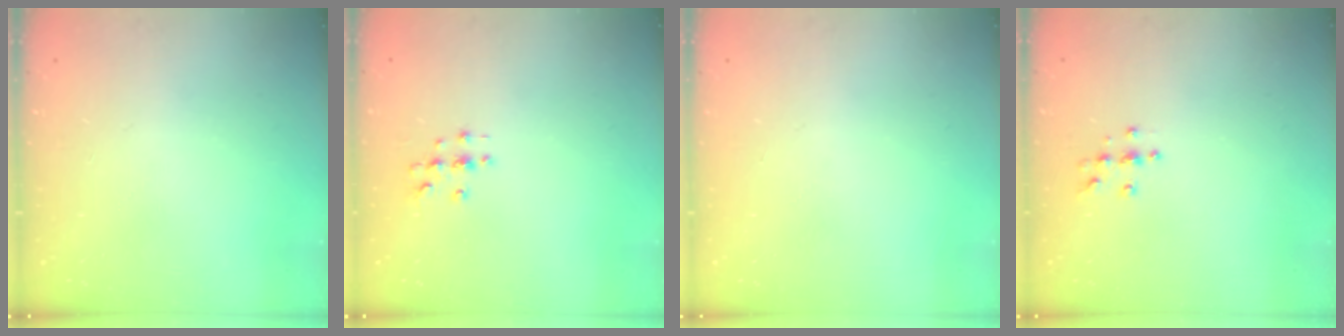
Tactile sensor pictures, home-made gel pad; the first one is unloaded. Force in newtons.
{"total": 2.7, "press": 2.7, "slide": 0.3}
{"total": 0.0}
{"total": 3.9, "press": 3.9, "slide": 0.3}